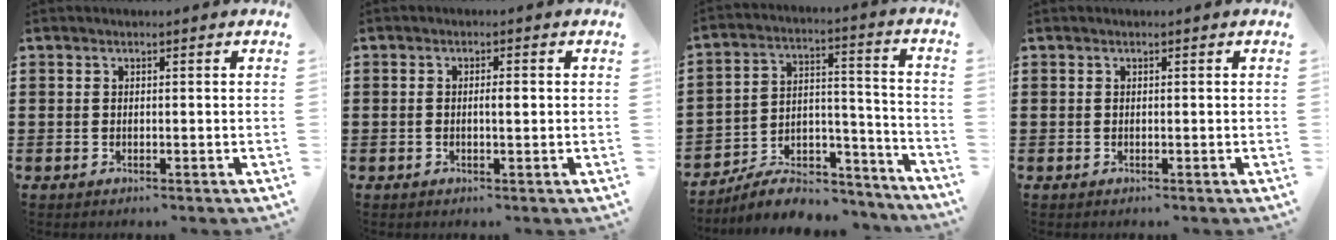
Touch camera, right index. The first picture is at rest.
{"total": 1.7, "force": [-0.1, 0.5, 1.6], "torque": [-0.031, 0.002, -0.002]}
{"total": 7.5, "force": [-6.3, 3.3, 2.5], "torque": [-0.042, 0.020, -0.118]}
{"total": 0.0}